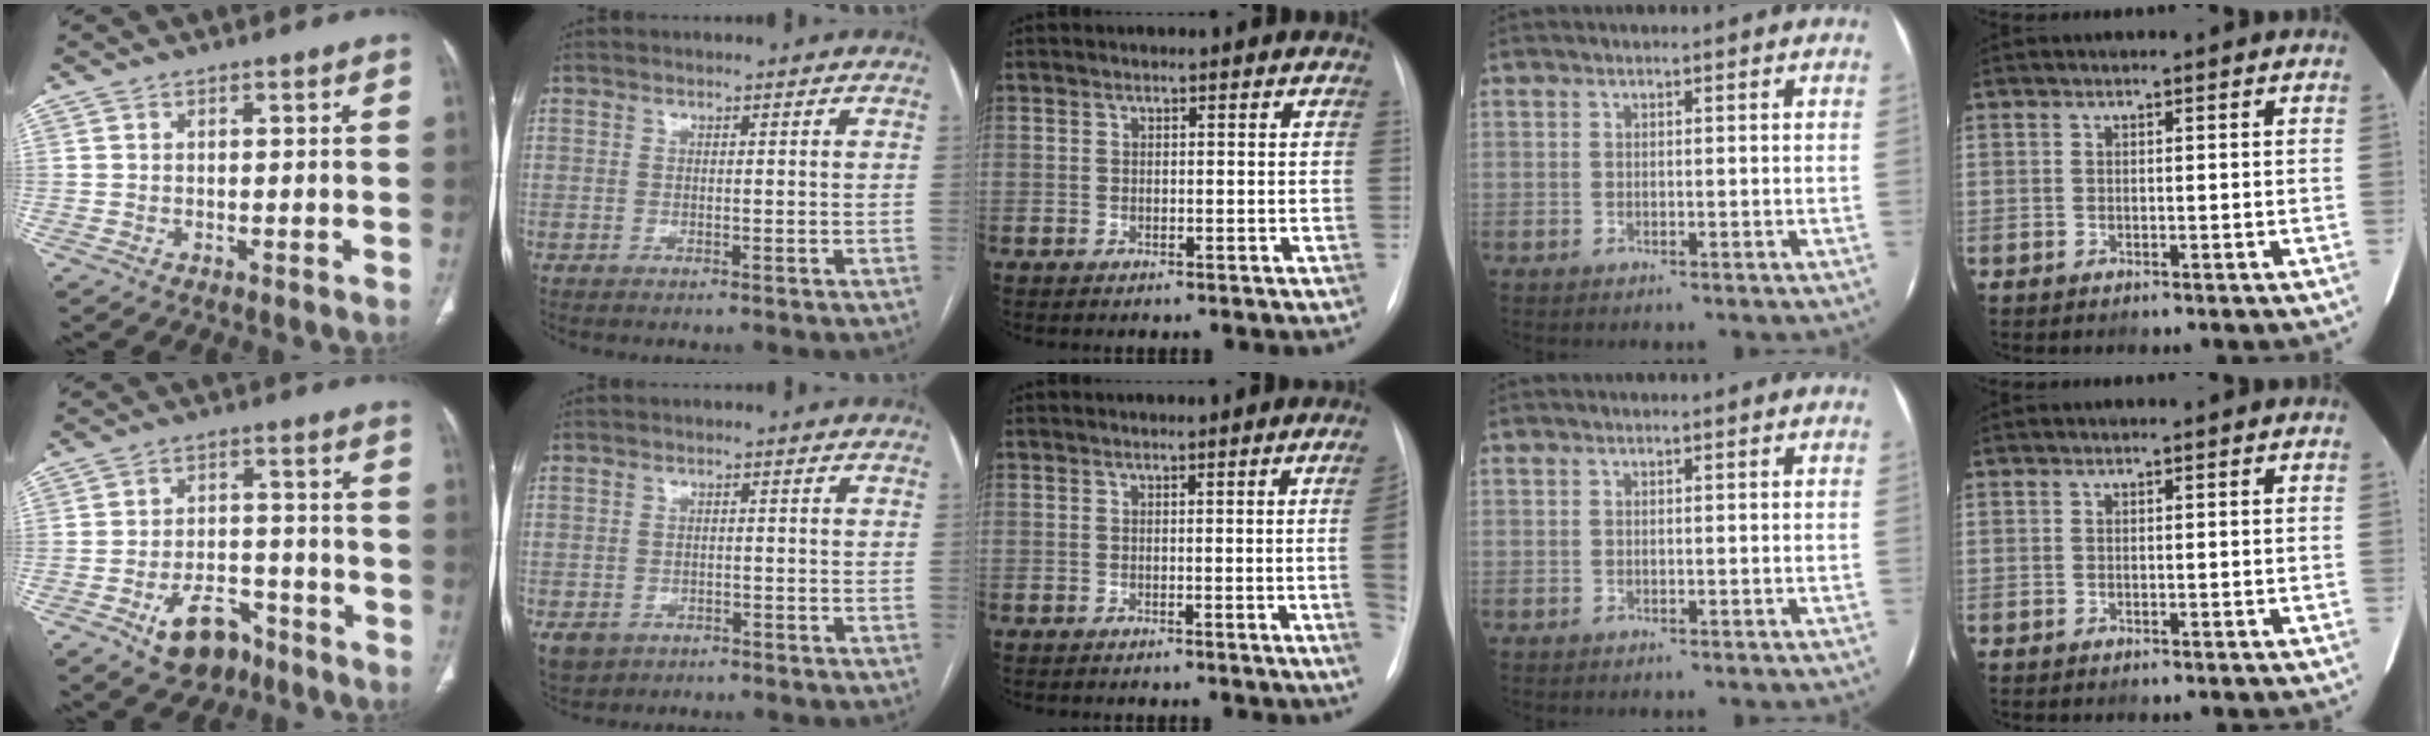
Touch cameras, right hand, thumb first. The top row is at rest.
{"thumb": {"total": 9.6, "force": [-5.8, 5.8, 5.0], "torque": [-0.058, 0.042, -0.087]}, "index": {"total": 6.5, "force": [-3.6, 5.0, 2.0], "torque": [-0.049, -0.001, -0.048]}, "middle": {"total": 4.9, "force": [-0.7, -1.4, 4.6], "torque": [-0.039, -0.005, -0.012]}}